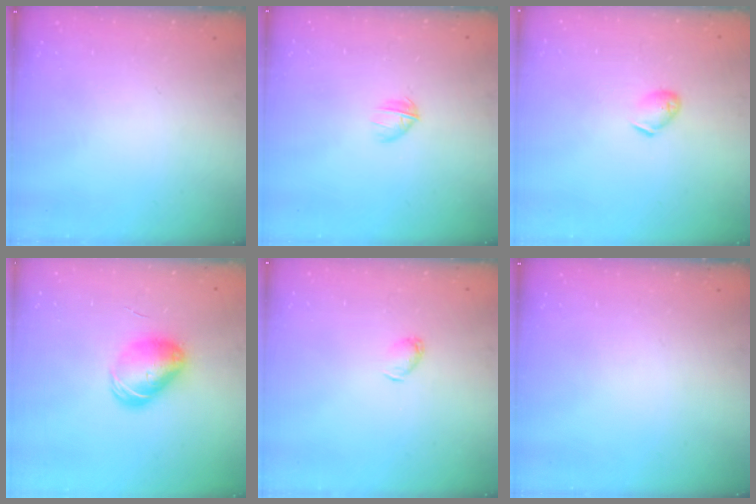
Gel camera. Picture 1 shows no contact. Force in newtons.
{"total": 3.1, "press": 3.0, "slide": 0.9}
{"total": 5.6, "press": 5.5, "slide": 1.1}
{"total": 8.6, "press": 8.5, "slide": 1.3}
{"total": 2.7, "press": 2.7, "slide": 0.5}
{"total": 0.0}